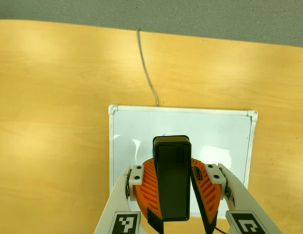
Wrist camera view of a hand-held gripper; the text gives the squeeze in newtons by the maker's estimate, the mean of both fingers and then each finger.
{"total": 9.6, "left": 9.3, "right": 9.9}